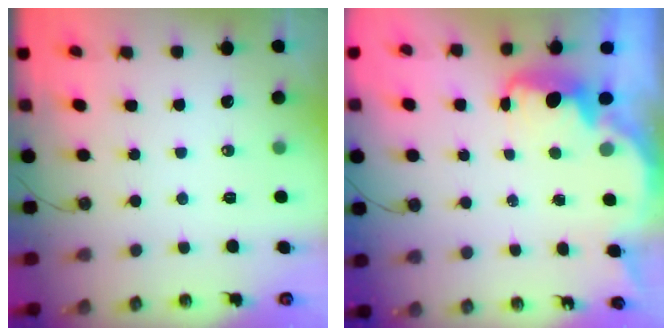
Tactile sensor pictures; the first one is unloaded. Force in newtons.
{"total": 2.7, "press": 2.7, "slide": 0.4}